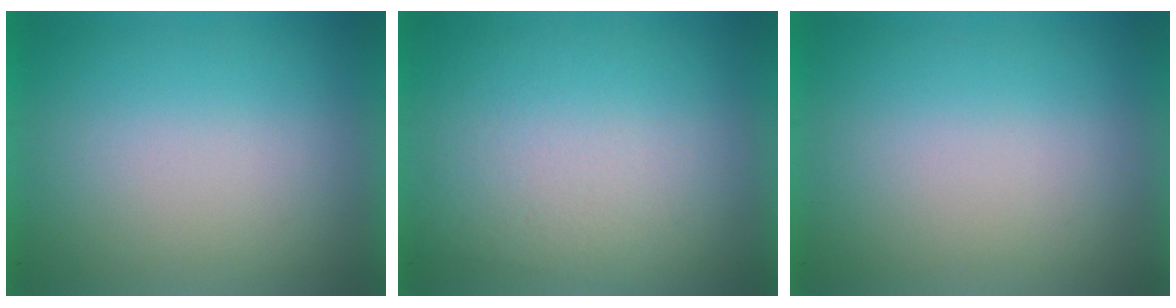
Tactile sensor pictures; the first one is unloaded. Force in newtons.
{"total": 2.6}
{"total": 0.0}